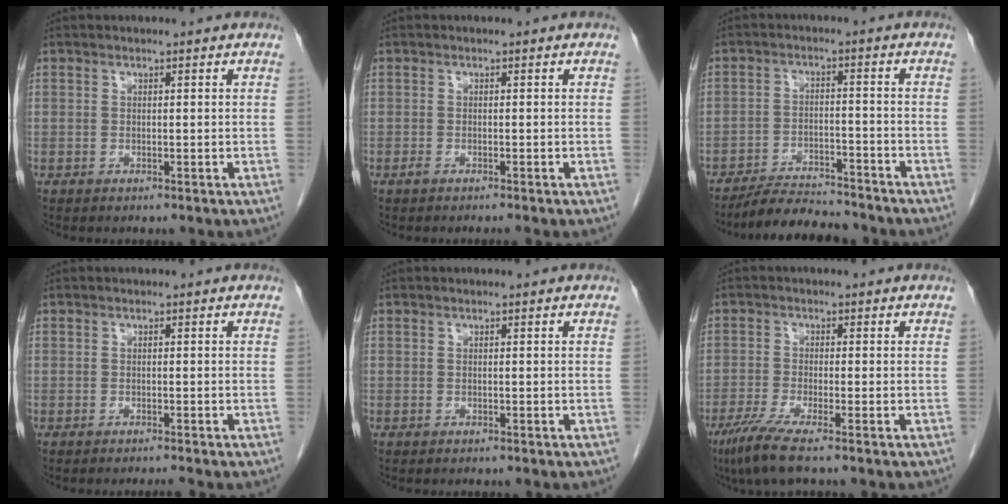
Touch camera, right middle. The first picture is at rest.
{"total": 1.0, "force": [-0.8, 0.0, 0.6], "torque": [-0.011, -0.001, -0.014]}
{"total": 8.4, "force": [-7.9, 1.3, 2.2], "torque": [-0.034, -0.009, -0.130]}
{"total": 1.0, "force": [-0.9, -0.5, 0.2], "torque": [-0.005, -0.001, -0.013]}
{"total": 0.0}
{"total": 5.5, "force": [-3.7, -0.1, 4.1], "torque": [-0.081, -0.017, -0.073]}